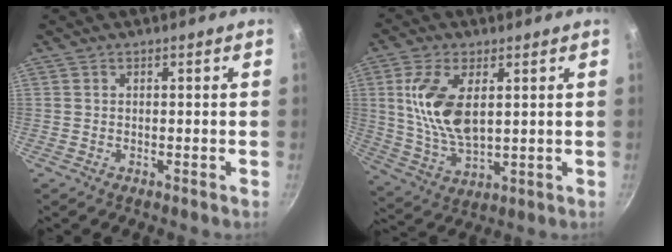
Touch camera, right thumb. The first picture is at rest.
{"total": 12.7, "force": [3.0, 6.4, 10.5], "torque": [-0.202, -0.015, 0.065]}